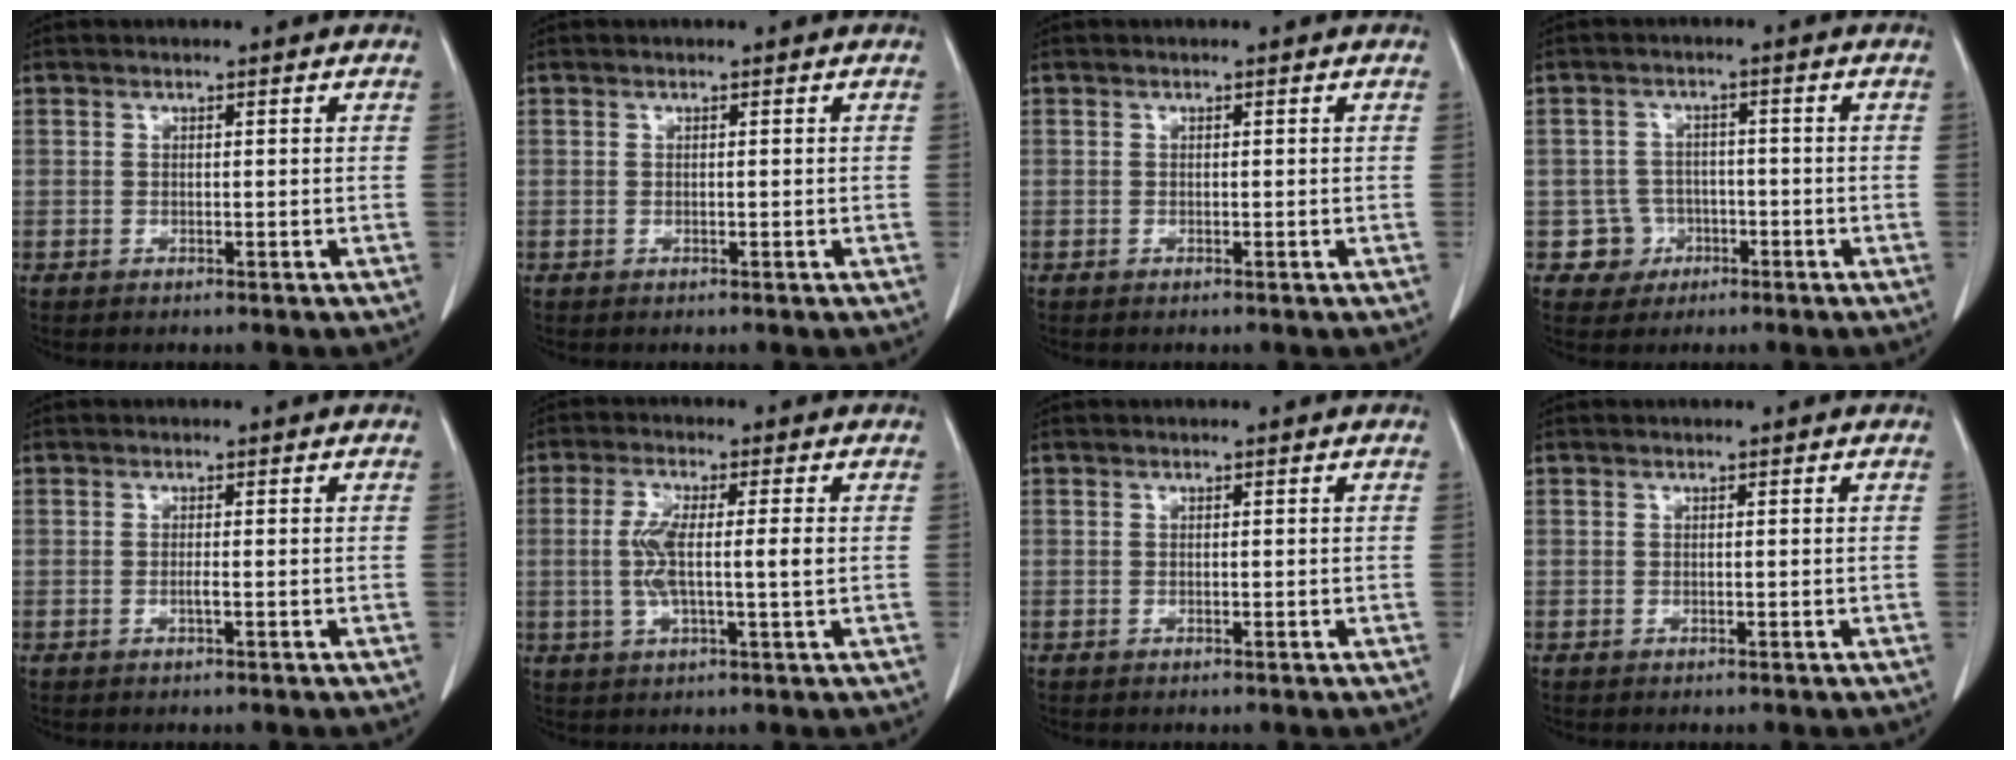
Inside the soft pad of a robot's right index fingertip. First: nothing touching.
{"total": 0.0}
{"total": 0.0}
{"total": 4.6, "force": [-1.7, 4.3, -0.1], "torque": [0.013, 0.016, -0.022]}
{"total": 1.0, "force": [-0.3, 0.2, 0.9], "torque": [-0.020, 0.000, -0.005]}
{"total": 7.3, "force": [0.0, 1.2, 7.2], "torque": [-0.145, 0.005, 0.000]}
{"total": 0.0}
{"total": 0.0}